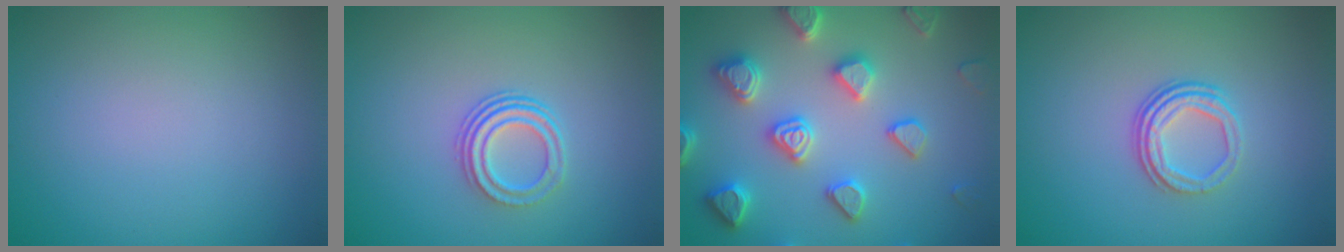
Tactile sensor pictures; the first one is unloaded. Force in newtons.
{"total": 3.0, "press": 2.2, "slide": 2.1}
{"total": 5.3, "press": 5.2, "slide": 1.2}
{"total": 3.1, "press": 2.2, "slide": 2.2}